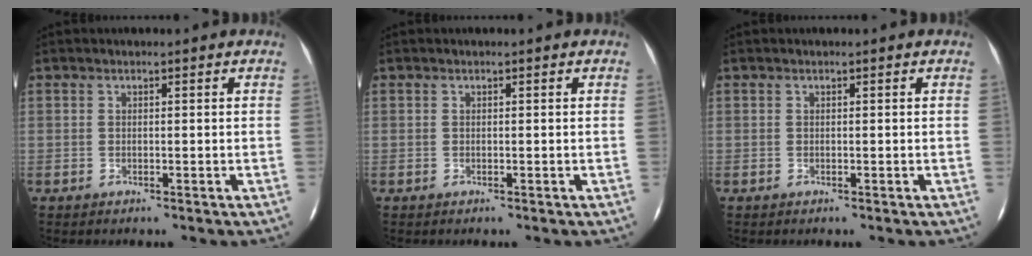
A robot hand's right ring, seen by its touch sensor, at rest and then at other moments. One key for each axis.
{"total": 0.0}
{"total": 0.0}